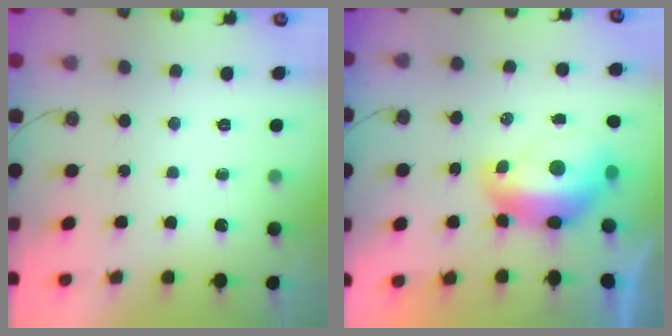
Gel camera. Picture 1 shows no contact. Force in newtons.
{"total": 3.0, "press": 2.9, "slide": 0.7}